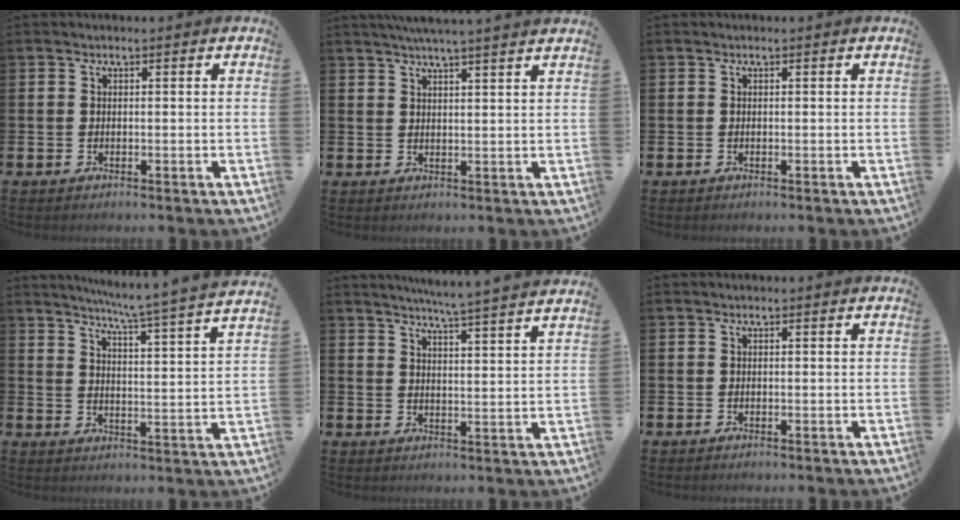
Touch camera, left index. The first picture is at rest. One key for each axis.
{"total": 3.9, "fx": 3.7, "fy": -0.9, "fz": 0.8, "tx": -0.021, "ty": -0.015, "tz": 0.067}
{"total": 0.0}
{"total": 6.0, "fx": 5.5, "fy": -1.2, "fz": 2.1, "tx": -0.055, "ty": -0.044, "tz": 0.088}
{"total": 5.5, "fx": 5.3, "fy": -1.2, "fz": 1.1, "tx": -0.033, "ty": -0.035, "tz": 0.090}
{"total": 0.0}